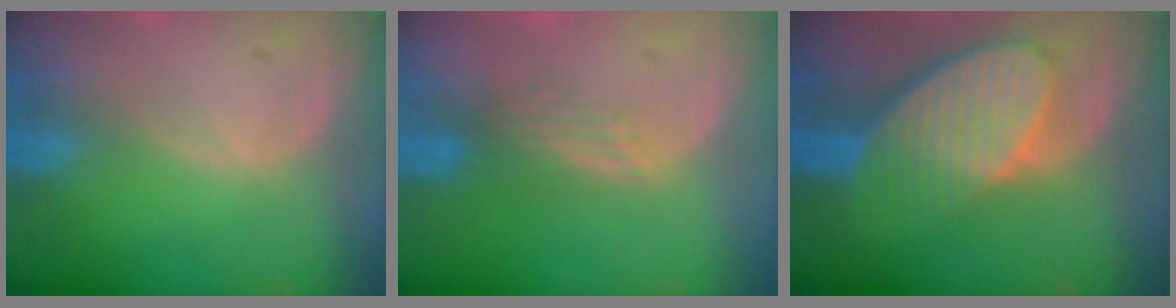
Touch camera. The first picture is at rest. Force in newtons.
{"total": 3.0, "press": 2.5, "slide": 1.7}
{"total": 10.0, "press": 8.8, "slide": 4.7}